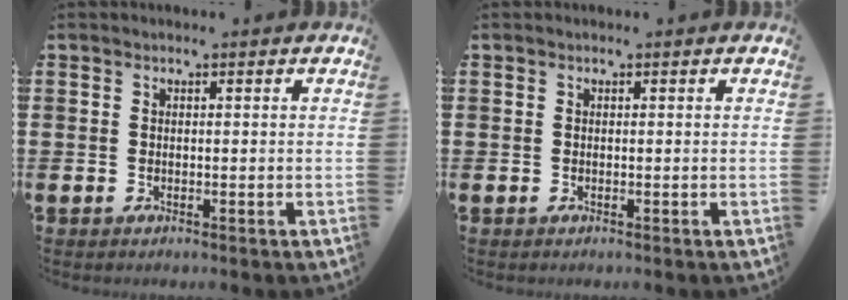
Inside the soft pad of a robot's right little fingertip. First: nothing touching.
{"total": 0.0}